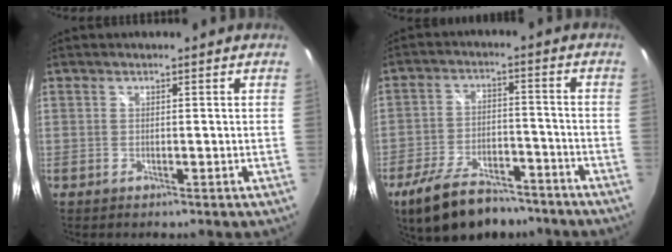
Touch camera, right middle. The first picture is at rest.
{"total": 16.2, "force": [-12.4, 6.7, 8.0], "torque": [-0.168, -0.009, -0.194]}